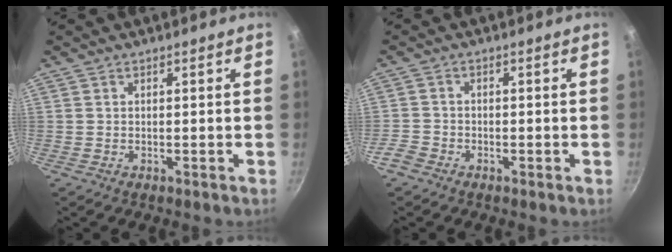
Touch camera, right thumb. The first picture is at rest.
{"total": 2.8, "force": [-2.1, 1.7, 0.9], "torque": [-0.021, 0.013, -0.044]}